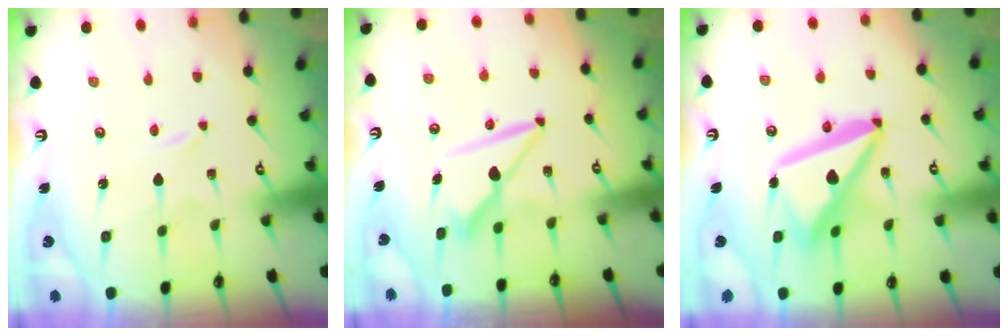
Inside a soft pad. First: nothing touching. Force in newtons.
{"total": 7.9, "press": 7.9, "slide": 0.4}
{"total": 15.8, "press": 15.6, "slide": 1.8}